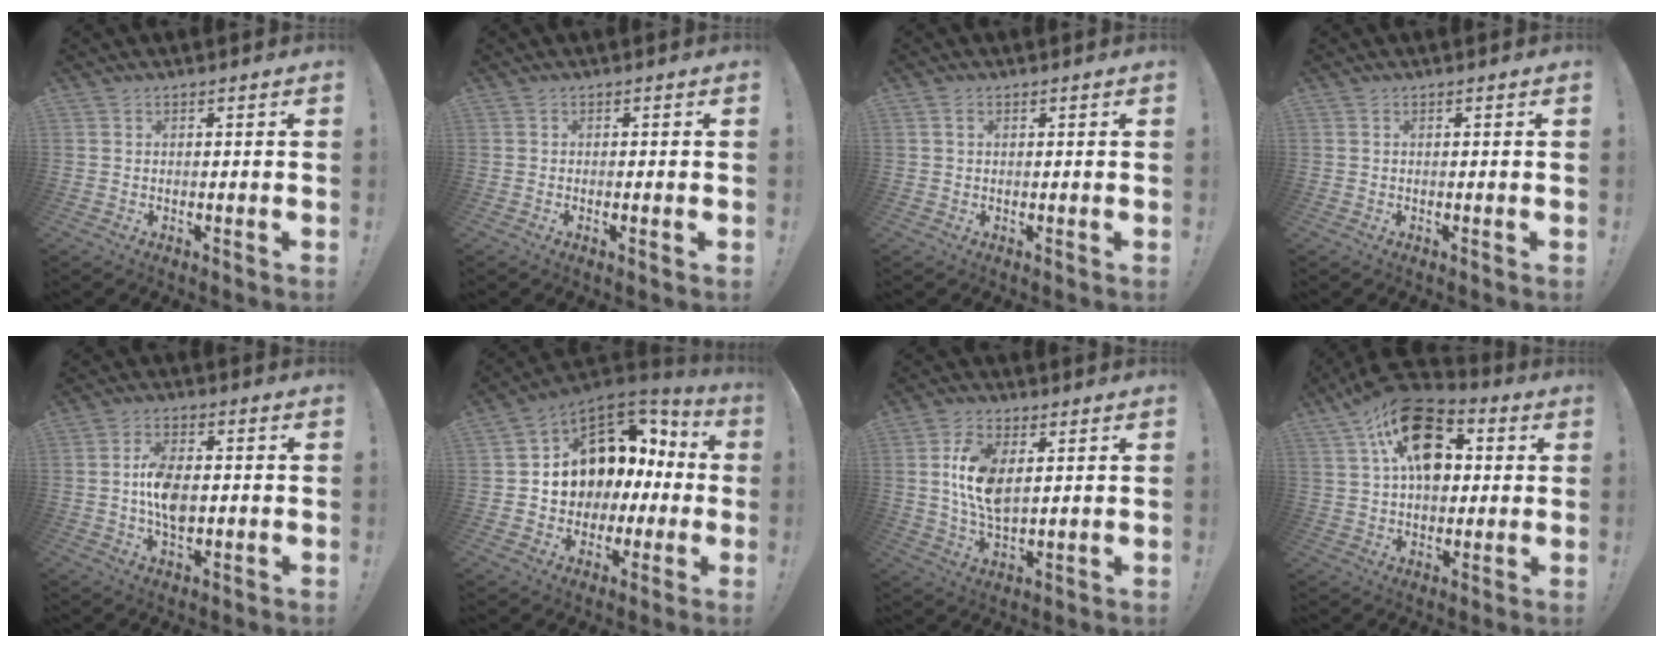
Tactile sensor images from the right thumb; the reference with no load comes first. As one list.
[{"total": 1.3, "force": [-0.3, 0.0, 1.2], "torque": [-0.018, -0.003, -0.006]}, {"total": 1.3, "force": [0.5, 0.9, 0.8], "torque": [-0.011, 0.001, 0.007]}, {"total": 0.0}, {"total": 9.5, "force": [-0.6, 5.5, 7.7], "torque": [-0.128, 0.002, -0.011]}, {"total": 11.3, "force": [3.8, 9.3, 5.1], "torque": [-0.081, -0.033, 0.083]}, {"total": 11.9, "force": [2.7, 6.4, 9.7], "torque": [-0.175, -0.010, 0.044]}, {"total": 19.9, "force": [7.2, 12.8, 13.5], "torque": [-0.207, -0.028, 0.128]}]